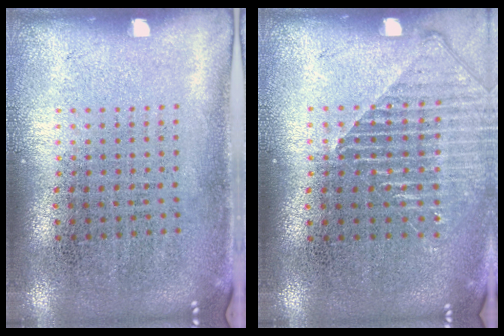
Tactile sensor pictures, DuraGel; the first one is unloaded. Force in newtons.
{"total": 1.3, "press": 1.3, "slide": 0.4}